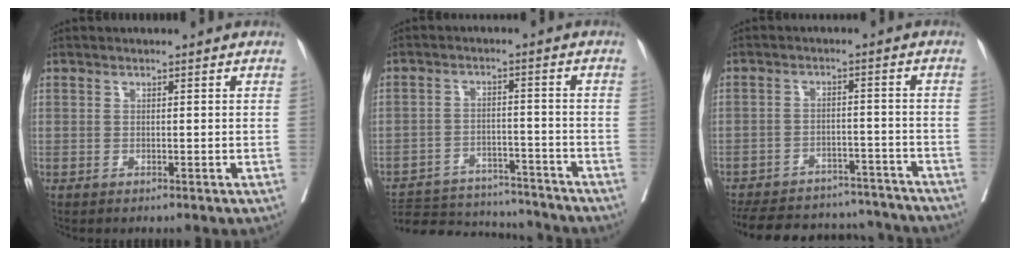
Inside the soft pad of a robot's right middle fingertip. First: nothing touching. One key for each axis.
{"total": 15.8, "fx": -14.8, "fy": 4.2, "fz": 3.5, "tx": -0.064, "ty": 0.011, "tz": -0.206}
{"total": 21.4, "fx": -19.1, "fy": 7.0, "fz": 6.4, "tx": -0.146, "ty": 0.001, "tz": -0.252}